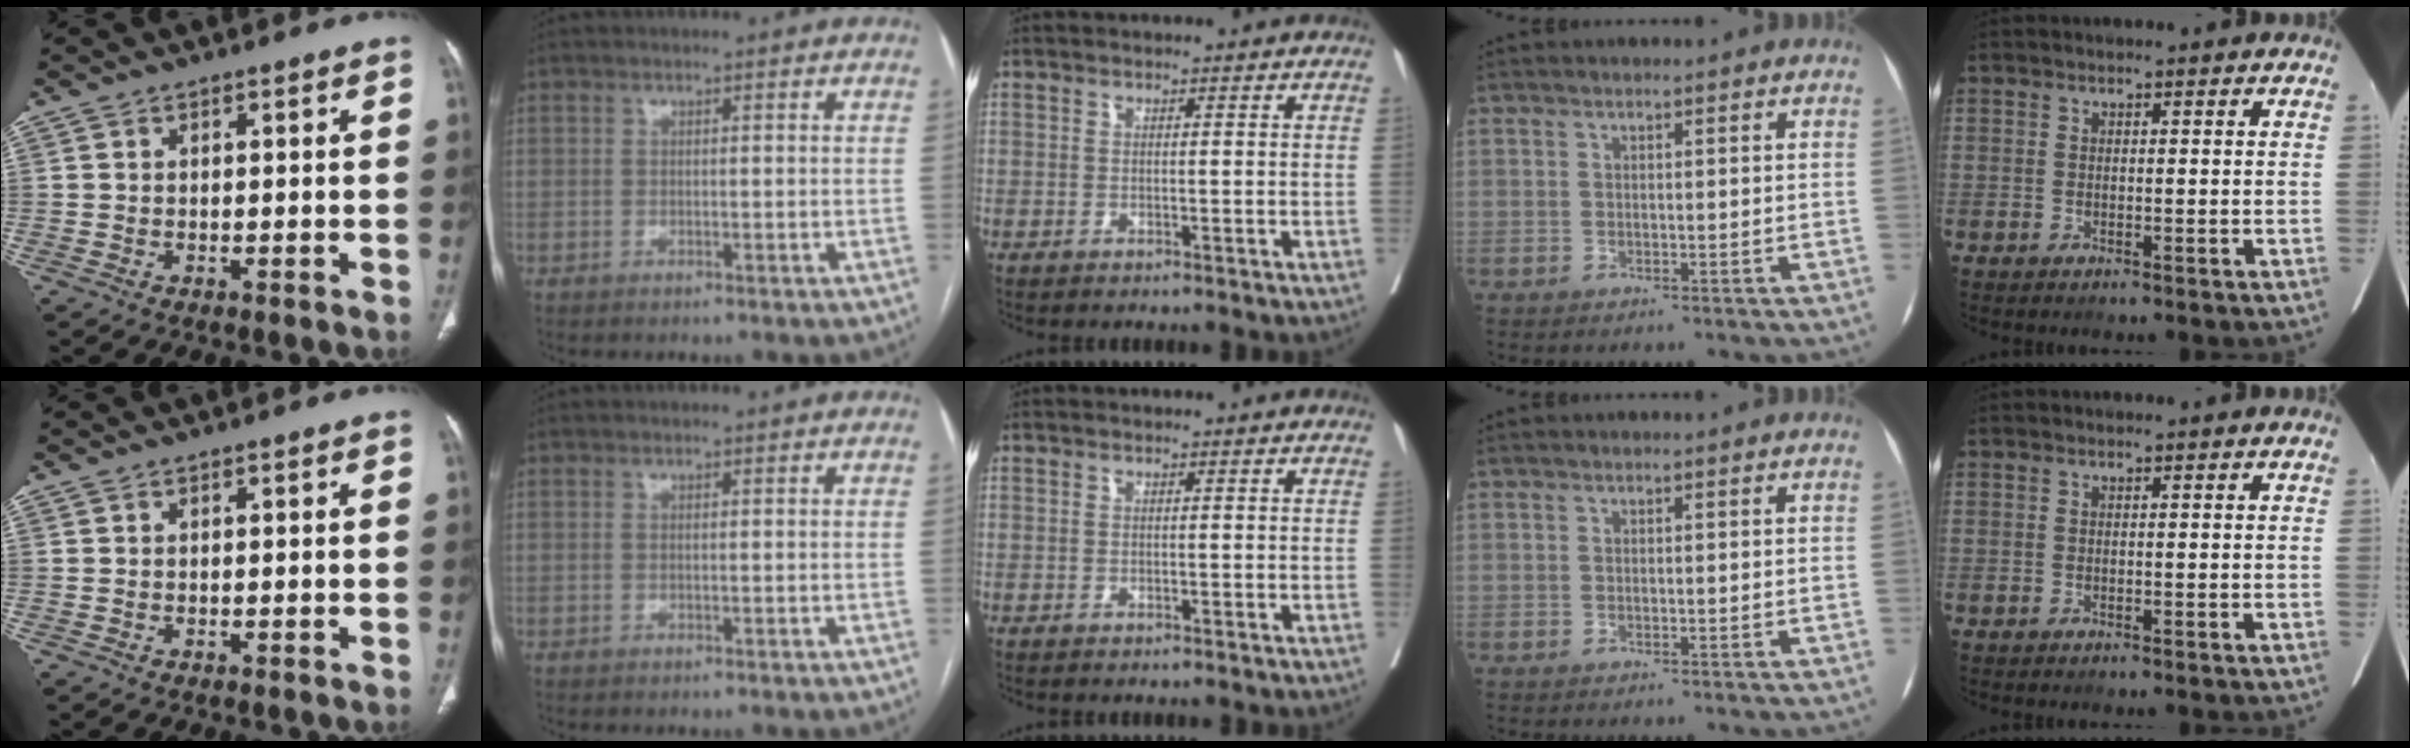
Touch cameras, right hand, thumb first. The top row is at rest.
{}